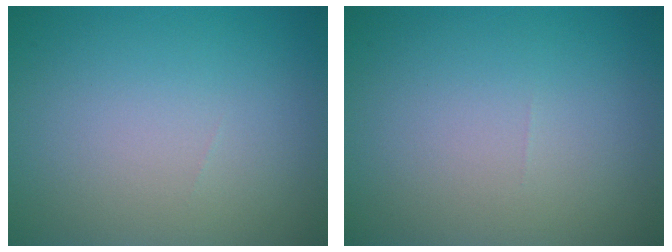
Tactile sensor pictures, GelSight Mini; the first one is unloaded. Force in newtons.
{"total": 0.0}